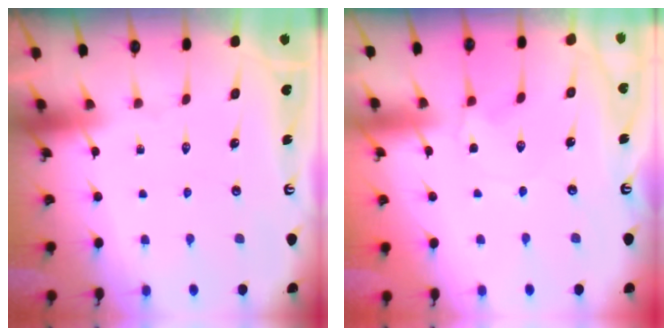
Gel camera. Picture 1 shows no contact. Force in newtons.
{"total": 1.4, "press": 1.4, "slide": 0.4}